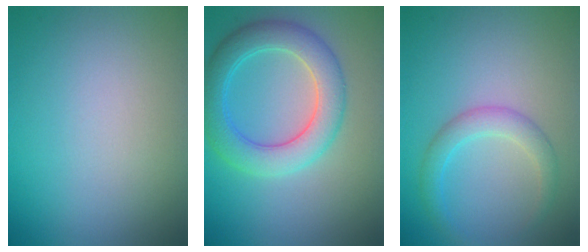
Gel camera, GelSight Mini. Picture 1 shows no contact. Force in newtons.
{"total": 5.5, "press": 5.5, "slide": 0.4}
{"total": 2.4, "press": 2.4, "slide": 0.1}